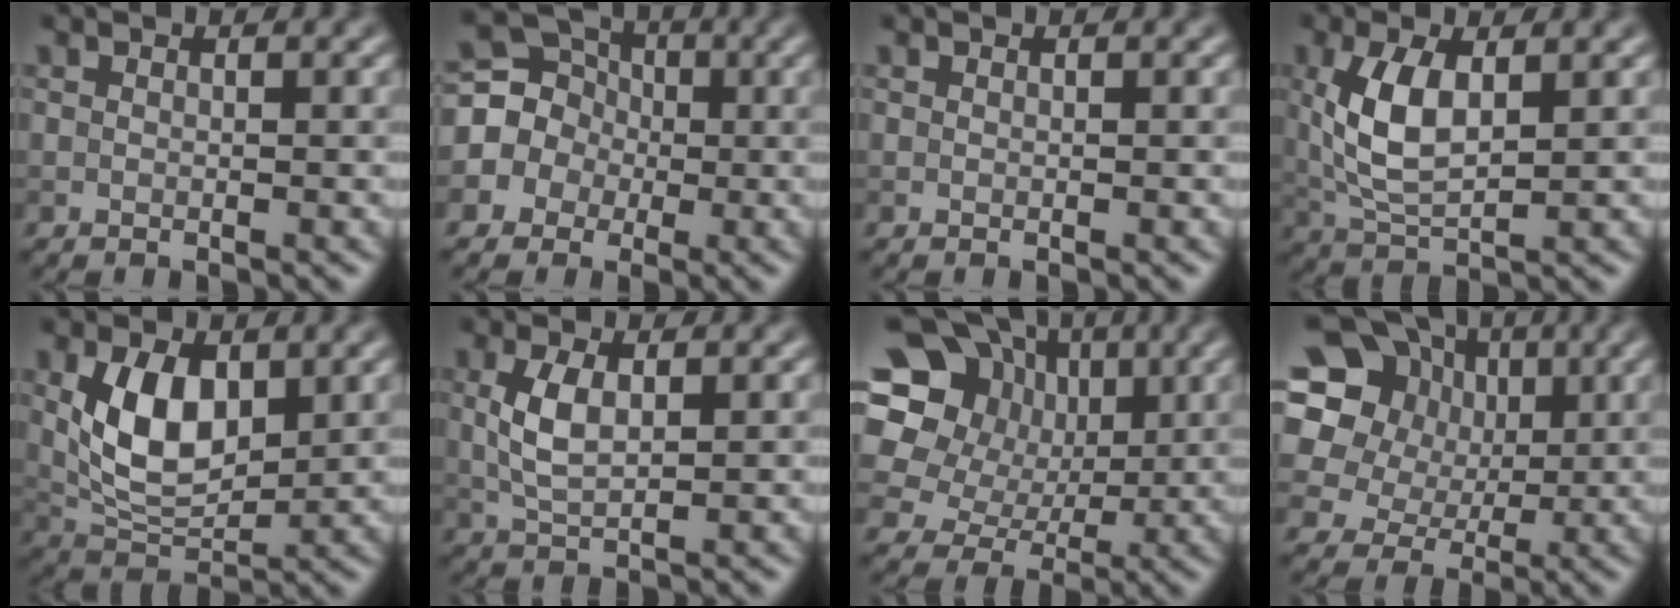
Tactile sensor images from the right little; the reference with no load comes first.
{"total": 6.1, "force": [0.0, 5.8, 1.7], "torque": [-0.029, 0.028, -0.037]}
{"total": 0.0}
{"total": 5.4, "force": [1.1, 2.5, 4.6], "torque": [-0.107, 0.002, 0.026]}
{"total": 6.4, "force": [1.4, 3.7, 5.1], "torque": [-0.107, -0.005, 0.033]}
{"total": 3.3, "force": [0.6, 1.5, 2.9], "torque": [-0.070, 0.000, 0.014]}
{"total": 15.9, "force": [5.1, 13.4, 6.8], "torque": [-0.166, 0.039, 0.081]}
{"total": 18.5, "force": [6.5, 15.5, 7.7], "torque": [-0.198, 0.043, 0.107]}